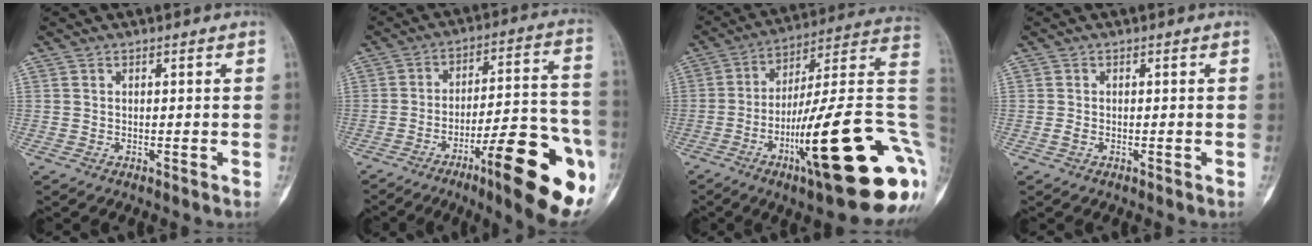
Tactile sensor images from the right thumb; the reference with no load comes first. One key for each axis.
{"total": 21.5, "fx": -10.0, "fy": 4.7, "fz": 18.5, "tx": -0.213, "ty": 0.054, "tz": -0.139}
{"total": 29.2, "fx": -7.9, "fy": 5.9, "fz": 27.4, "tx": -0.326, "ty": 0.037, "tz": -0.118}
{"total": 0.8, "fx": -0.3, "fy": 0.5, "fz": 0.6, "tx": -0.018, "ty": -0.001, "tz": -0.007}